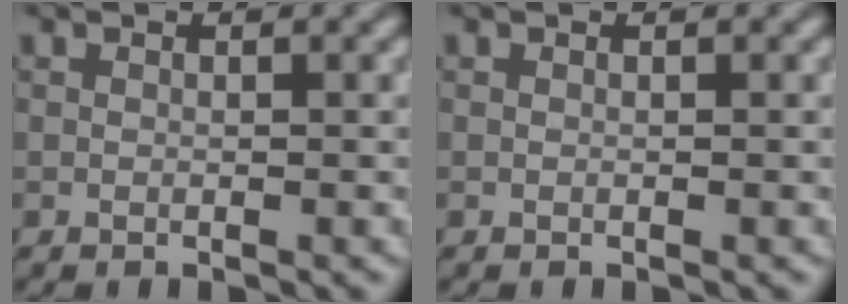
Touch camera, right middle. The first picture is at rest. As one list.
[{"total": 0.0}]